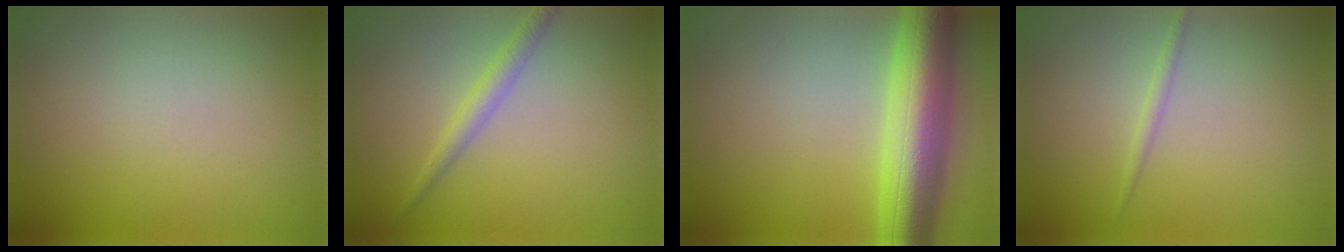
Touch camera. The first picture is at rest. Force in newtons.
{"total": 1.9, "press": 1.9, "slide": 0.0}
{"total": 9.8, "press": 9.8, "slide": 0.1}
{"total": 0.9, "press": 0.9, "slide": 0.1}